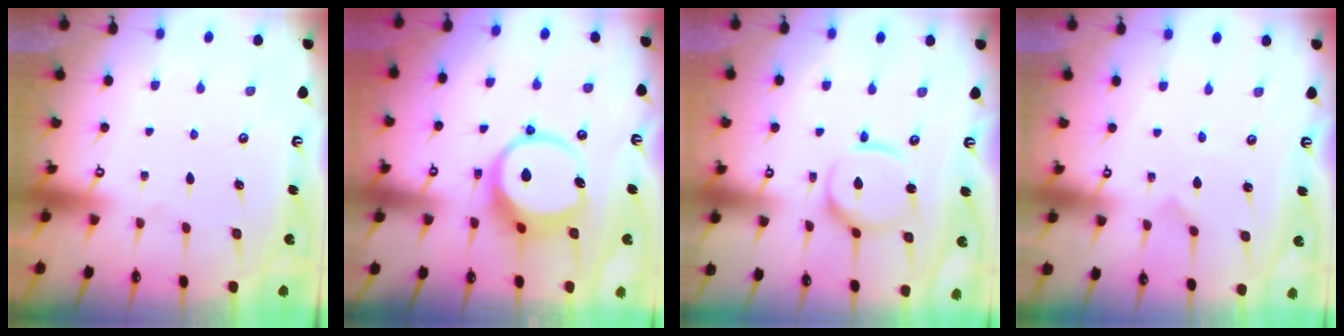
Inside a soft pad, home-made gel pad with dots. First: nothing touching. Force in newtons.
{"total": 9.4, "press": 9.3, "slide": 1.2}
{"total": 10.7, "press": 10.7, "slide": 1.1}
{"total": 0.0}